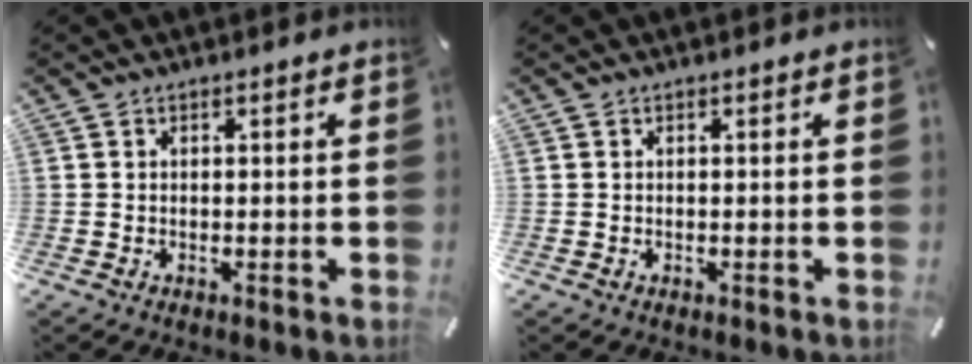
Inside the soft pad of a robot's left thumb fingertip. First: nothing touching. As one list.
[{"total": 0.0}]